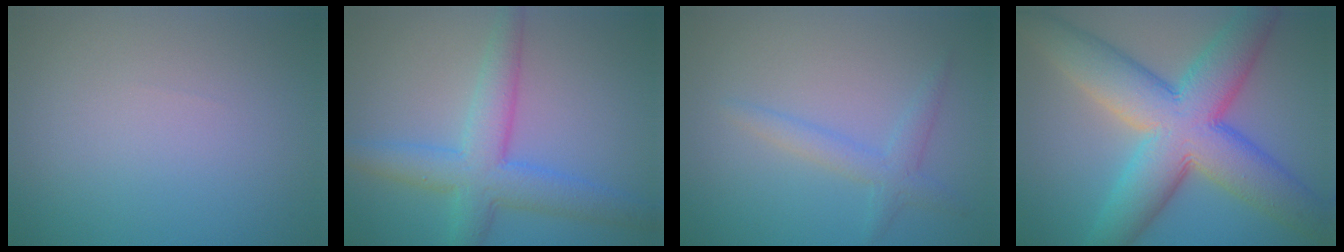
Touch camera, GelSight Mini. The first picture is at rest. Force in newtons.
{"total": 5.9, "press": 5.9, "slide": 0.1}
{"total": 2.2, "press": 2.2, "slide": 0.1}
{"total": 12.1, "press": 12.1, "slide": 0.7}